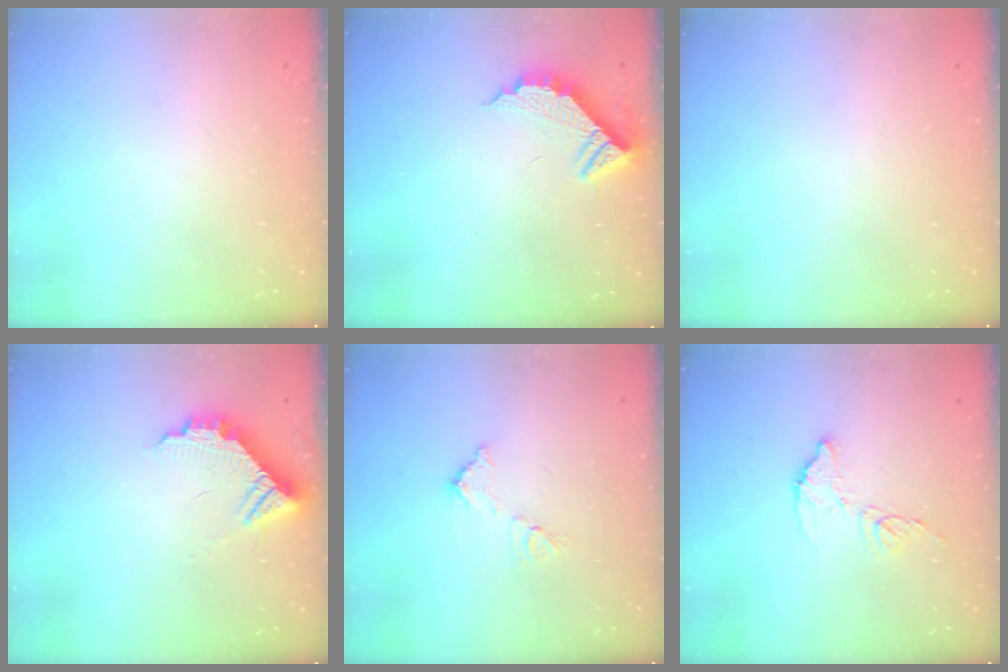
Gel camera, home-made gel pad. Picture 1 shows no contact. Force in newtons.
{"total": 9.6, "press": 9.6, "slide": 0.4}
{"total": 0.0}
{"total": 10.3, "press": 10.3, "slide": 0.8}
{"total": 8.9, "press": 8.9, "slide": 0.3}
{"total": 7.6, "press": 7.6, "slide": 0.2}